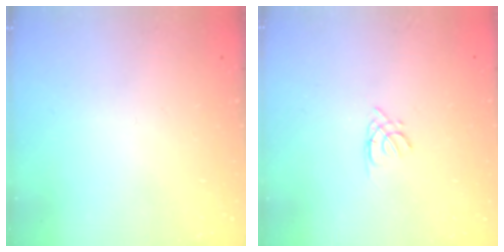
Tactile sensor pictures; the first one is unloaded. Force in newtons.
{"total": 1.7, "press": 1.7, "slide": 0.3}